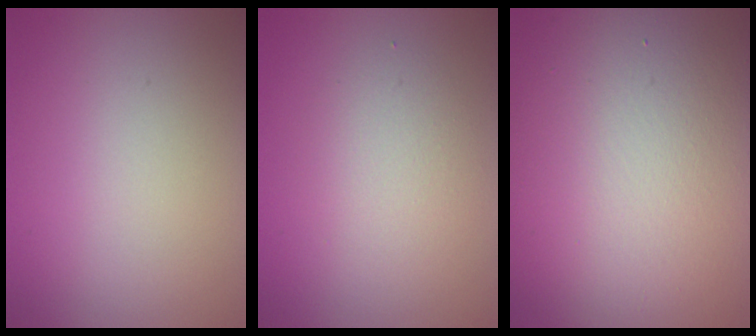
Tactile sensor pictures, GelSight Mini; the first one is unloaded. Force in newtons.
{"total": 2.4, "press": 2.4, "slide": 0.3}
{"total": 18.7, "press": 18.7, "slide": 0.8}